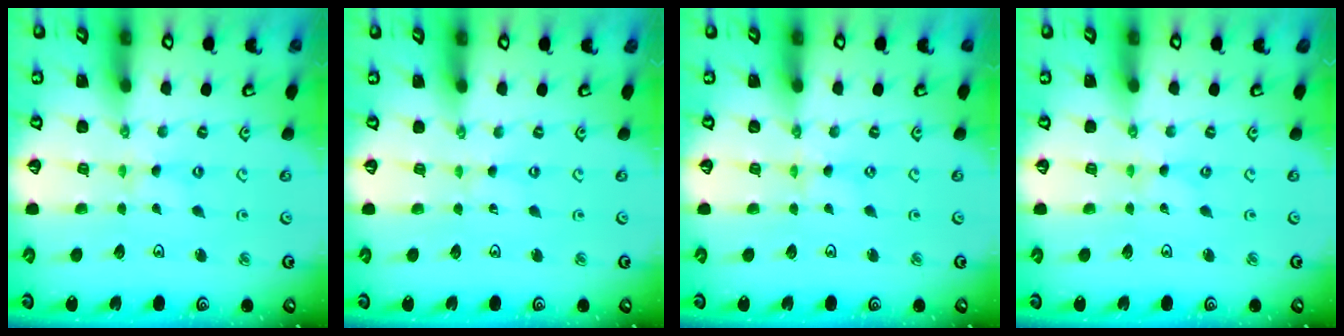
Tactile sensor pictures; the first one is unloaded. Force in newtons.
{"total": 0.0}
{"total": 0.0}
{"total": 0.0}